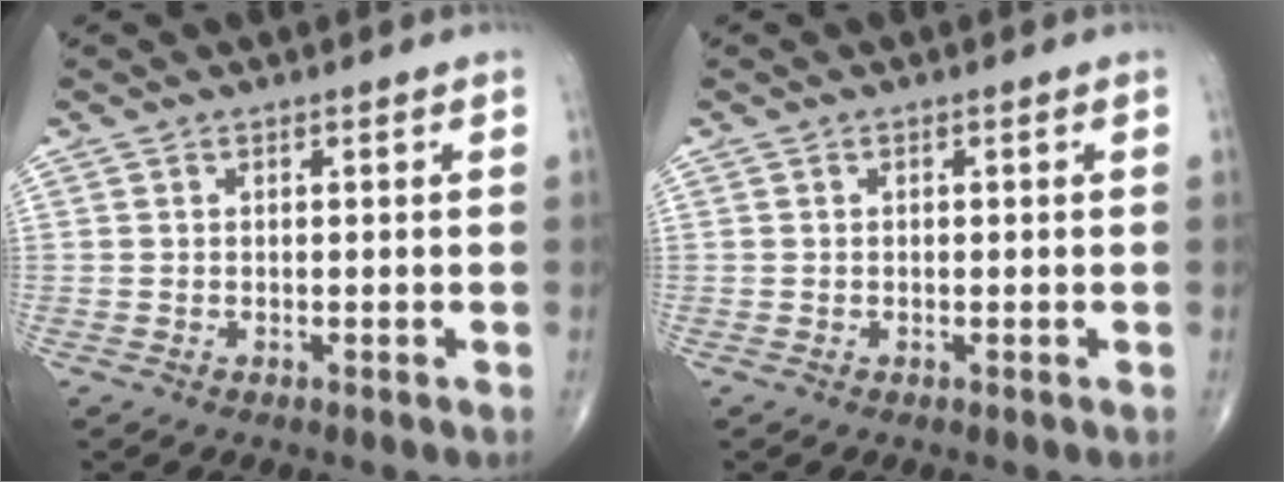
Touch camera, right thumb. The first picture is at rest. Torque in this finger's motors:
{"motor_torque": [-0.16, -0.13, 0.02, 0.08, 0.03]}